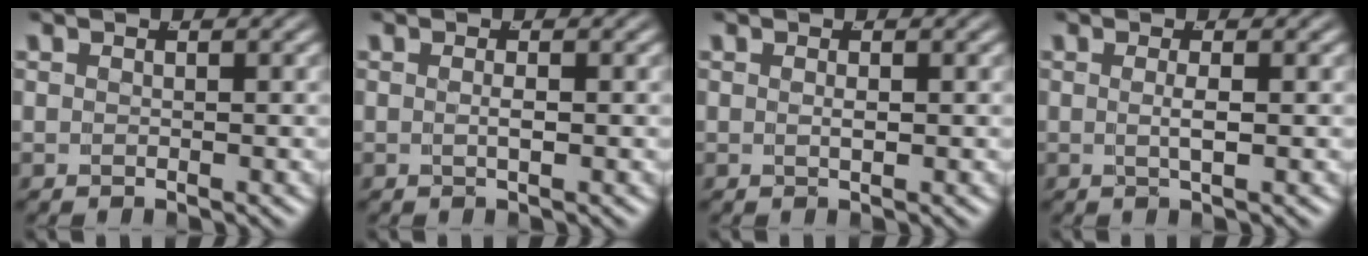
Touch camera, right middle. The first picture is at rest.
{"total": 0.9, "force": [-0.2, -0.3, 0.8], "torque": [-0.015, -0.007, 0.000]}
{"total": 0.7, "force": [0.0, -0.3, 0.6], "torque": [-0.013, -0.009, 0.006]}
{"total": 1.3, "force": [-0.1, -0.5, 1.2], "torque": [-0.024, -0.008, 0.002]}